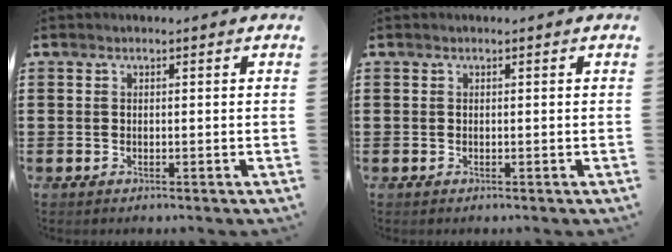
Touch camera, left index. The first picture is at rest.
{"total": 0.0}